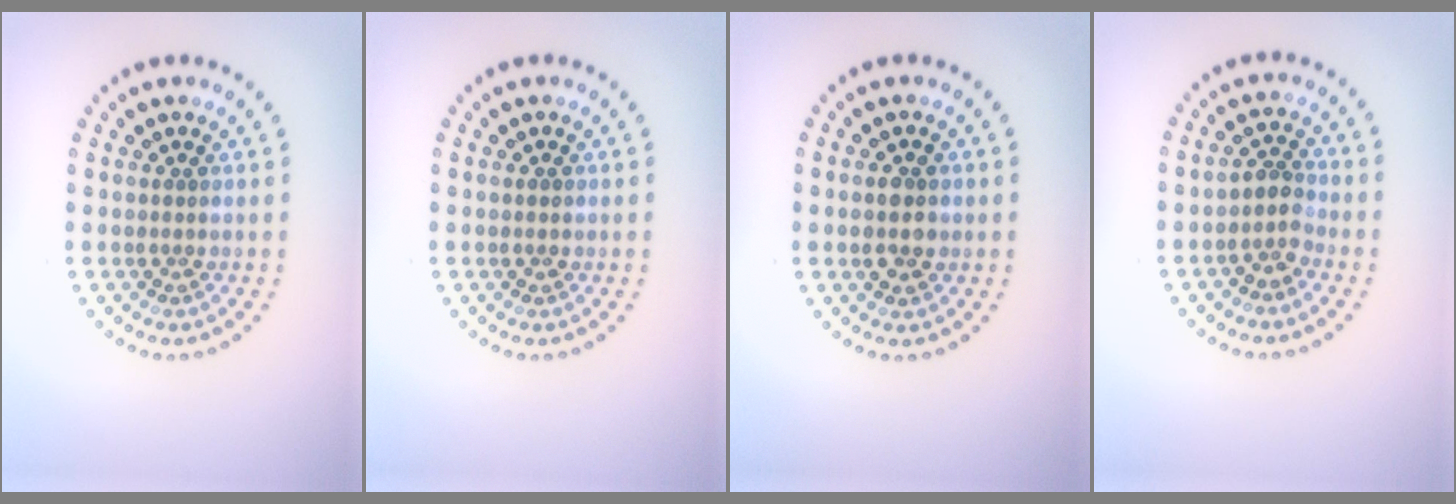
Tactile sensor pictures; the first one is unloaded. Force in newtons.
{"total": 0.8, "press": 0.8, "slide": 0.0}
{"total": 2.8, "press": 2.8, "slide": 0.1}
{"total": 2.1, "press": 1.7, "slide": 1.1}